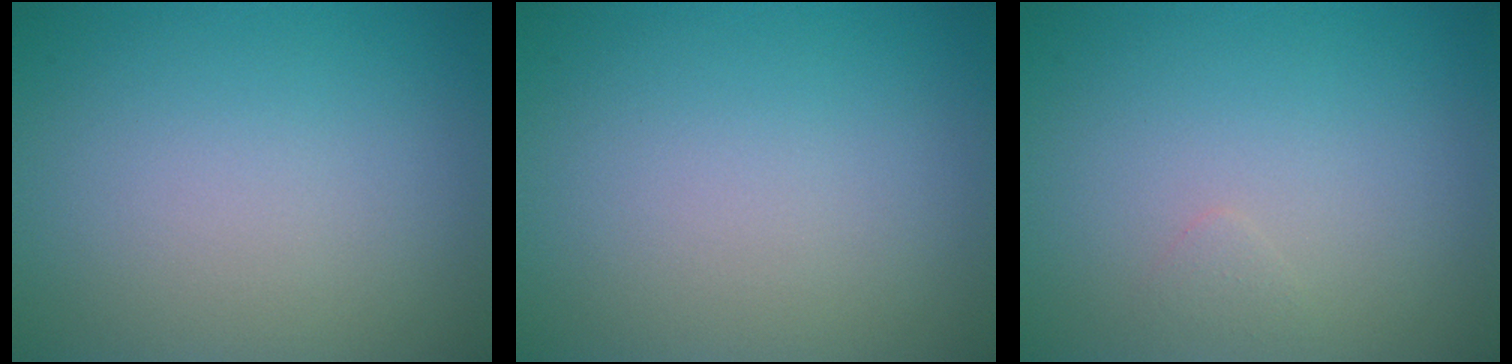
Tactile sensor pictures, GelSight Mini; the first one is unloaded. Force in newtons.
{"total": 0.0}
{"total": 0.6, "press": 0.6, "slide": 0.0}